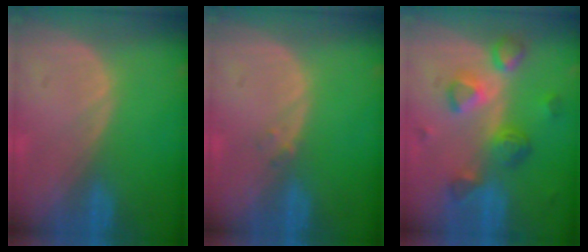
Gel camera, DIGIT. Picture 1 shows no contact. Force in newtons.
{"total": 0.9, "press": 0.9, "slide": 0.2}
{"total": 7.9, "press": 7.1, "slide": 3.5}